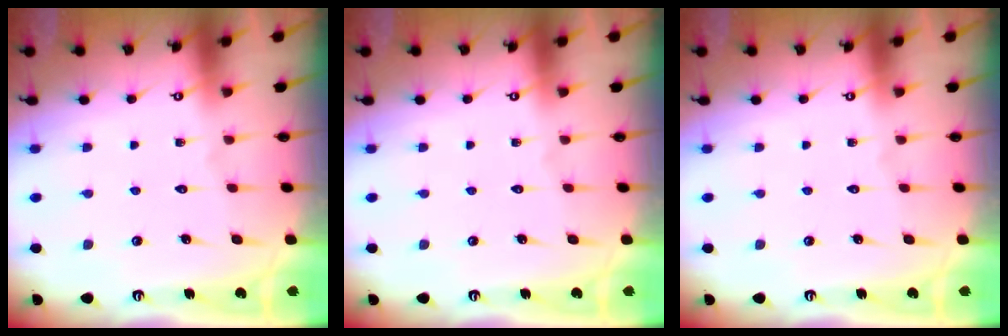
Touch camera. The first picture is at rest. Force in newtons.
{"total": 0.0}
{"total": 0.0}